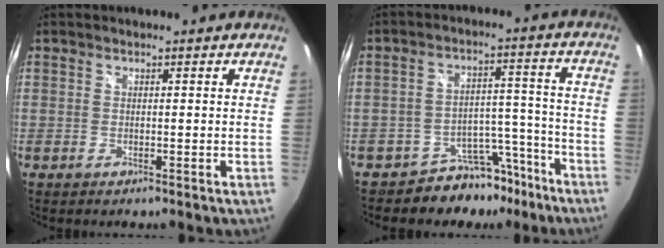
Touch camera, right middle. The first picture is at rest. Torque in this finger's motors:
{"motor_torque": [0.87, -1.27, -0.03, 0.00]}